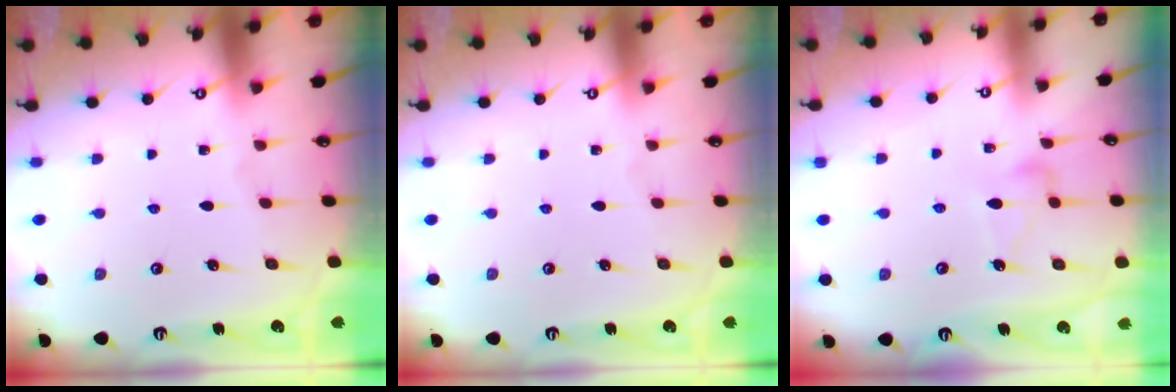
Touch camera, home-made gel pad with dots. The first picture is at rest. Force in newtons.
{"total": 0.0}
{"total": 7.8, "press": 7.8, "slide": 0.4}